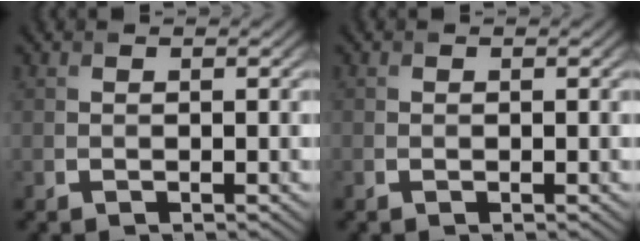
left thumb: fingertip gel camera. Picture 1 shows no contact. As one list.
[{"total": 0.7, "force": [-0.5, -0.2, -0.4], "torque": [0.015, -0.005, -0.013]}]